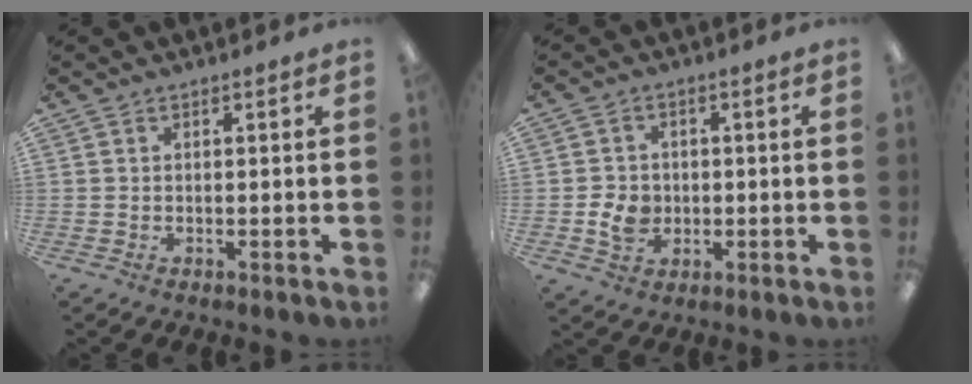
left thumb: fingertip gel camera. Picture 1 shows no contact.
{"total": 5.4, "force": [-0.9, 4.4, 2.9], "torque": [-0.056, 0.001, -0.017]}